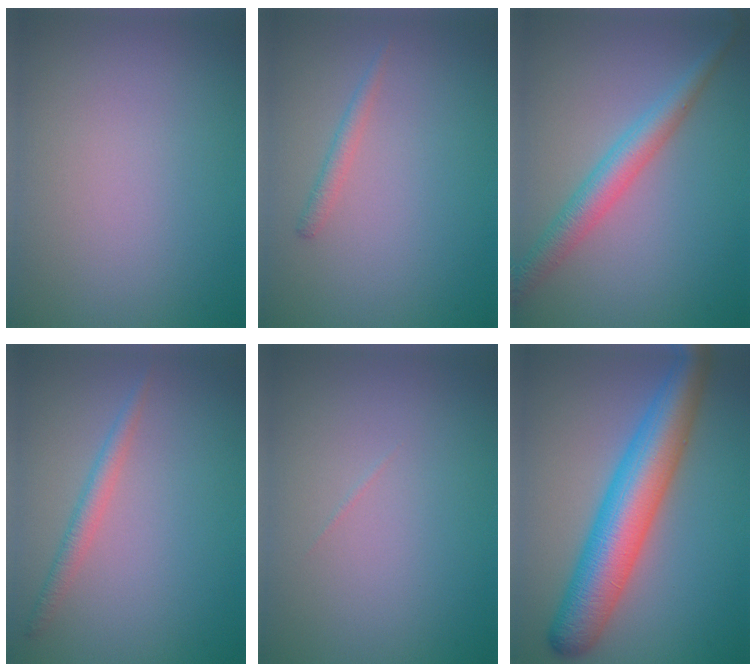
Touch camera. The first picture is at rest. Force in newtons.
{"total": 1.1, "press": 1.1, "slide": 0.0}
{"total": 3.6, "press": 3.6, "slide": 0.1}
{"total": 1.8, "press": 1.8, "slide": 0.1}
{"total": 0.0}
{"total": 8.5, "press": 8.4, "slide": 0.2}